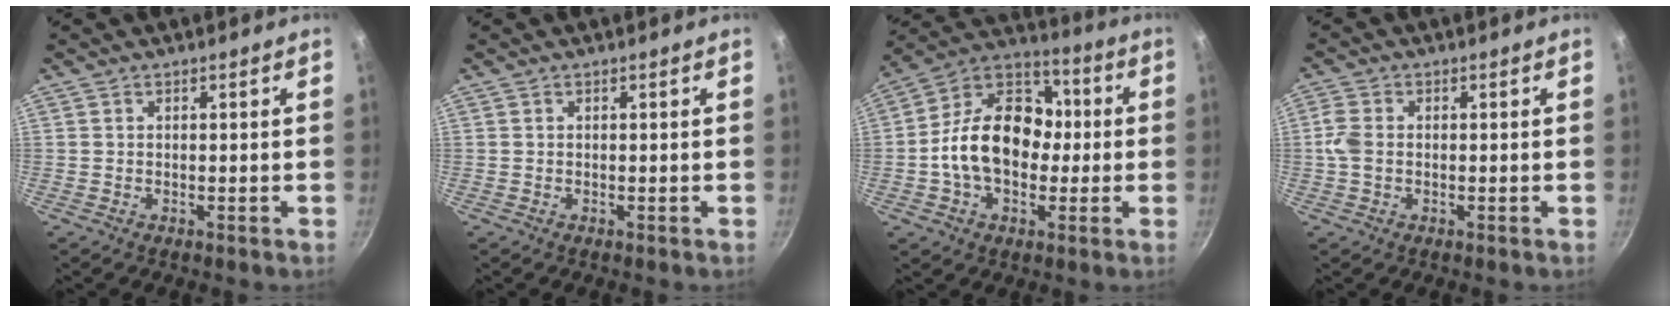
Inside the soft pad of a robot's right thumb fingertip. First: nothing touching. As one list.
[{"total": 0.0}, {"total": 18.3, "force": [-1.1, 13.2, 12.6], "torque": [-0.172, 0.045, -0.037]}, {"total": 3.8, "force": [-0.2, 2.6, 2.7], "torque": [-0.062, 0.007, -0.010]}]